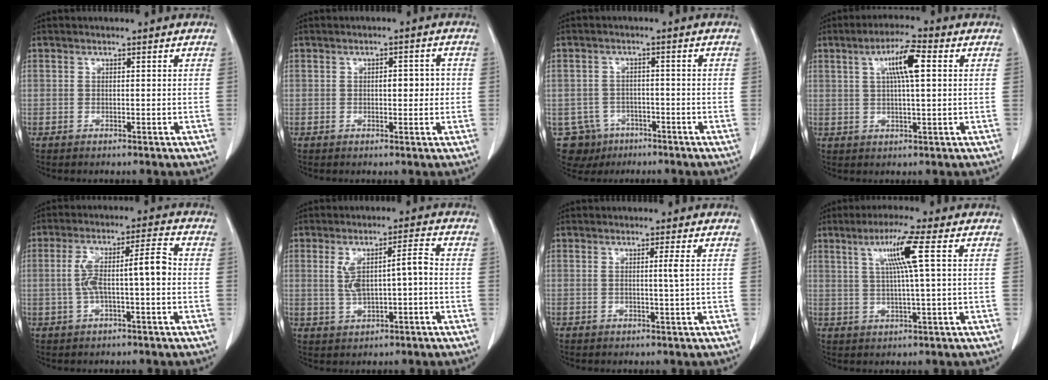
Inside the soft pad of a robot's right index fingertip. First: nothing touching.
{"total": 3.2, "force": [0.2, 1.5, 2.9], "torque": [-0.038, 0.009, 0.003]}
{"total": 6.6, "force": [-3.4, 5.6, 0.1], "torque": [0.000, 0.009, -0.047]}
{"total": 7.1, "force": [2.1, 0.9, 6.7], "torque": [-0.118, 0.011, 0.034]}
{"total": 8.2, "force": [-0.7, 1.3, 8.1], "torque": [-0.150, 0.031, -0.012]}
{"total": 6.8, "force": [0.0, 1.6, 6.6], "torque": [-0.125, 0.021, 0.007]}
{"total": 1.6, "force": [0.2, -0.6, 1.5], "torque": [-0.025, -0.003, 0.004]}
{"total": 7.3, "force": [2.4, -1.0, 6.9], "torque": [-0.124, 0.007, 0.044]}